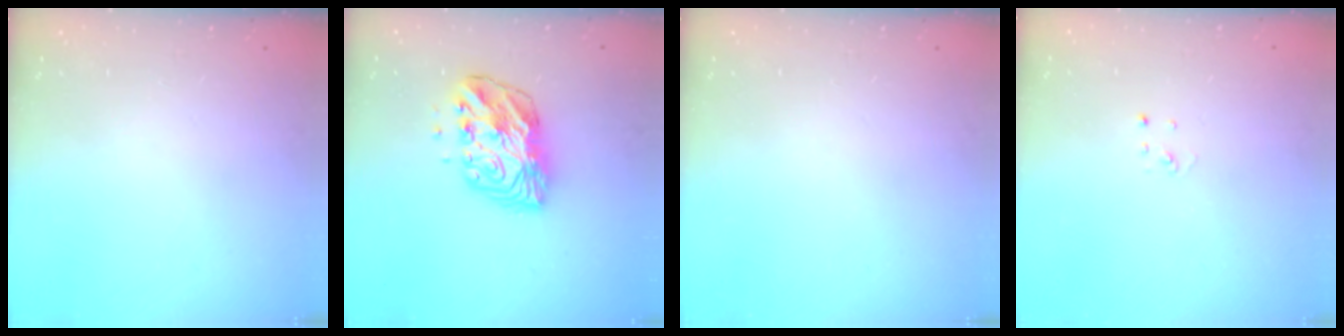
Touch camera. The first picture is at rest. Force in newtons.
{"total": 10.7, "press": 10.7, "slide": 1.2}
{"total": 0.0}
{"total": 2.0, "press": 2.0, "slide": 0.1}